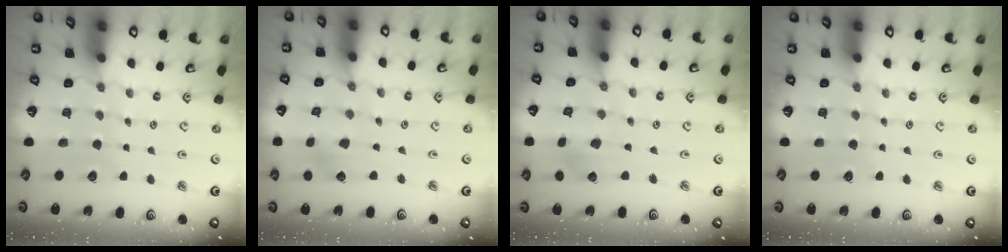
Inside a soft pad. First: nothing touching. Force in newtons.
{"total": 2.7, "press": 2.7, "slide": 0.4}
{"total": 2.3, "press": 2.3, "slide": 0.5}
{"total": 0.0}